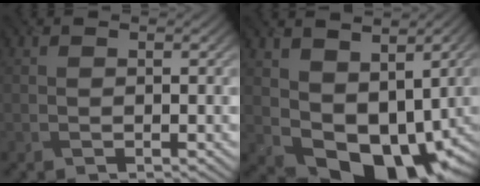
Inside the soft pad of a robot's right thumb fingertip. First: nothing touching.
{"total": 12.1, "force": [1.2, 8.8, 8.3], "torque": [-0.140, -0.034, 0.039]}